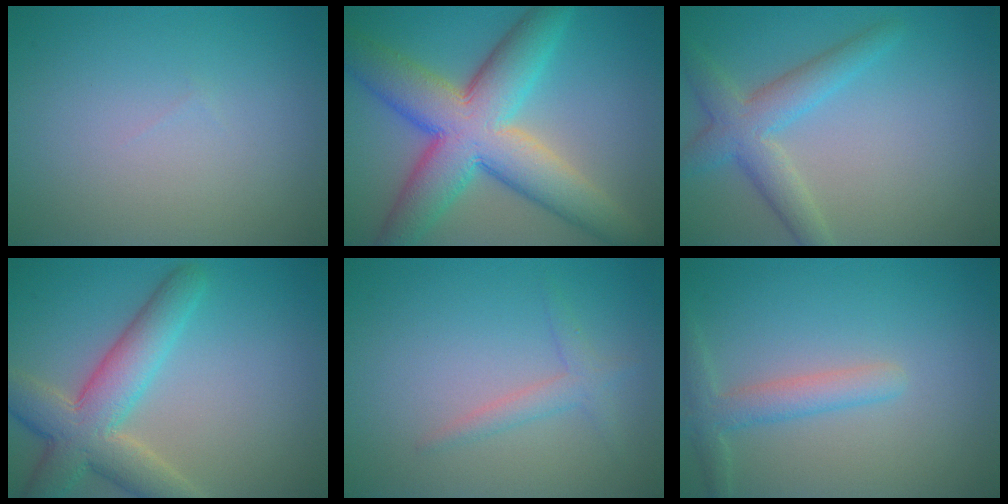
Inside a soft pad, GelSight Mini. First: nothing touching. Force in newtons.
{"total": 11.1, "press": 11.1, "slide": 0.4}
{"total": 4.1, "press": 4.1, "slide": 0.2}
{"total": 6.9, "press": 6.9, "slide": 0.5}
{"total": 1.6, "press": 1.6, "slide": 0.0}
{"total": 2.5, "press": 2.5, "slide": 0.0}